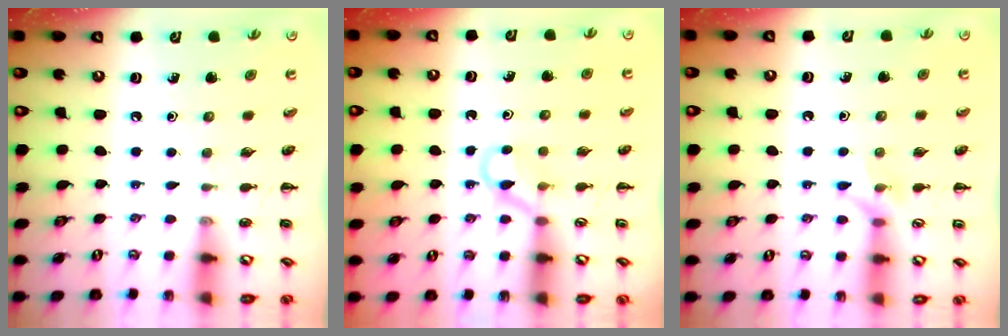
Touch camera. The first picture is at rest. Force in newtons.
{"total": 3.6, "press": 3.4, "slide": 1.3}
{"total": 6.1, "press": 6.1, "slide": 0.4}